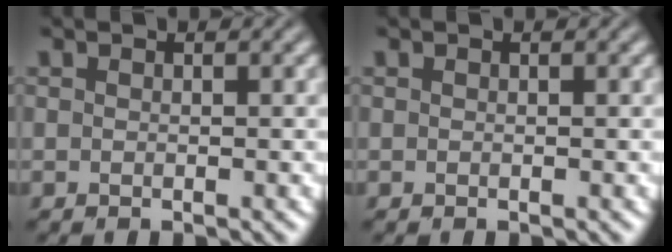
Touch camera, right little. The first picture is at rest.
{"total": 0.0}